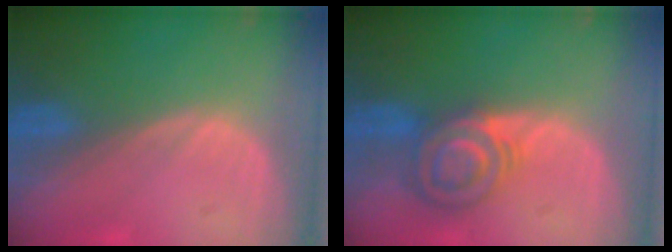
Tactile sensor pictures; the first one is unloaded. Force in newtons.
{"total": 6.4, "press": 6.2, "slide": 1.6}